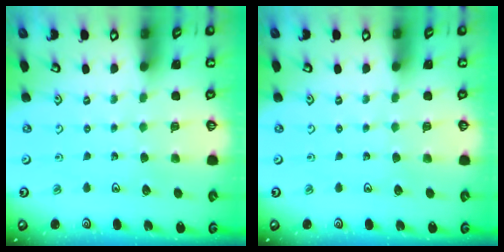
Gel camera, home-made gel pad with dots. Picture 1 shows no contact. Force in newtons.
{"total": 0.0}